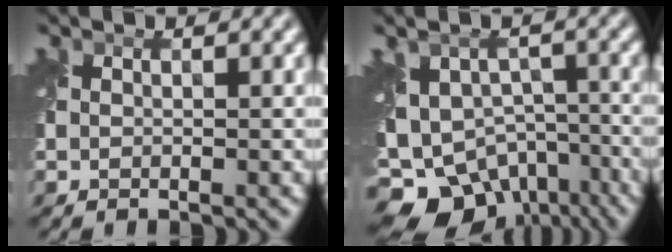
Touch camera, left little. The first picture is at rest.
{"total": 13.2, "force": [-8.4, 8.4, 5.8], "torque": [-0.100, -0.030, -0.109]}